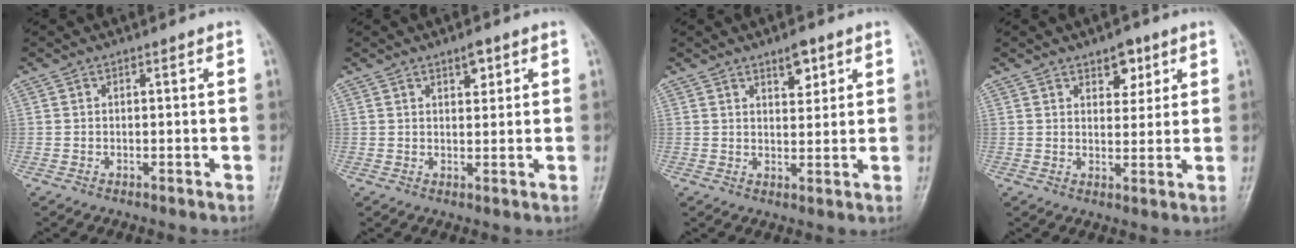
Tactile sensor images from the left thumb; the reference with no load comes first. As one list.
[{"total": 3.1, "force": [1.8, 1.4, 2.1], "torque": [-0.020, -0.009, 0.027]}, {"total": 4.5, "force": [2.7, 2.0, 3.0], "torque": [-0.028, -0.016, 0.041]}, {"total": 5.2, "force": [3.0, 3.0, 3.0], "torque": [-0.014, -0.016, 0.042]}]